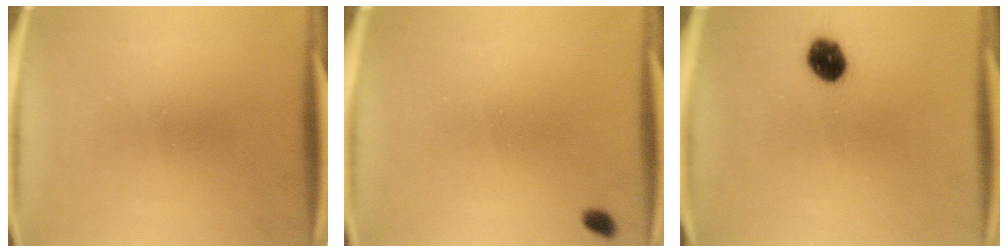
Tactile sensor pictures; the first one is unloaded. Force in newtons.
{"total": 1.2}
{"total": 6.0}